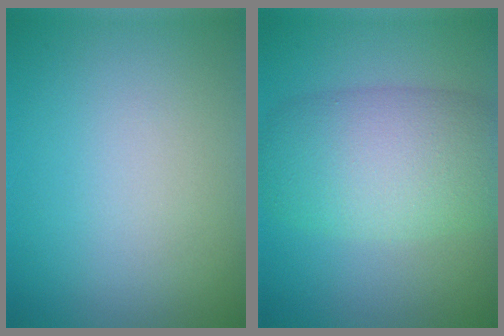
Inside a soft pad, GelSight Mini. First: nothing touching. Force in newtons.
{"total": 7.9, "press": 7.9, "slide": 0.2}